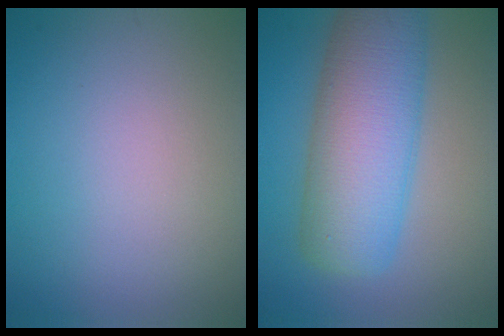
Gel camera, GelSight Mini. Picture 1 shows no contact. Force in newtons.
{"total": 9.8, "press": 9.8, "slide": 0.8}